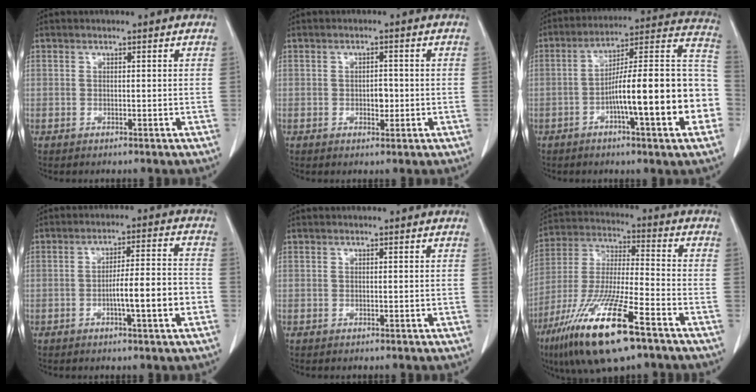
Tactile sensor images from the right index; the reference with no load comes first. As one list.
[{"total": 2.2, "force": [-0.4, 1.3, 1.8], "torque": [-0.025, 0.003, -0.002]}, {"total": 21.4, "force": [-5.2, 2.5, 20.6], "torque": [-0.231, 0.031, -0.073]}, {"total": 8.7, "force": [-2.7, 0.6, 8.3], "torque": [-0.130, 0.013, -0.042]}, {"total": 0.0}, {"total": 18.3, "force": [-10.6, 2.5, 14.7], "torque": [-0.313, -0.040, -0.195]}]